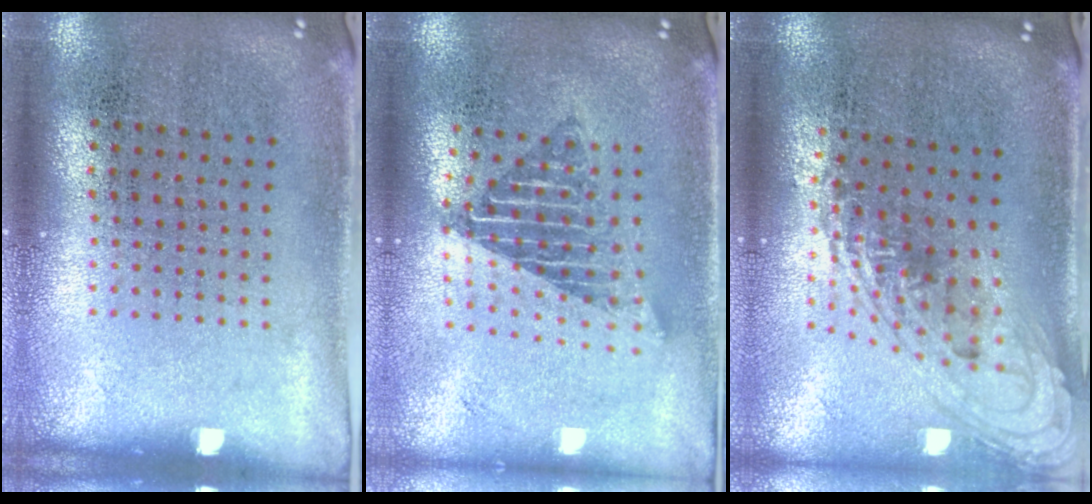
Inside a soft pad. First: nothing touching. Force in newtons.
{"total": 1.6, "press": 1.4, "slide": 0.9}
{"total": 1.8, "press": 1.4, "slide": 1.2}